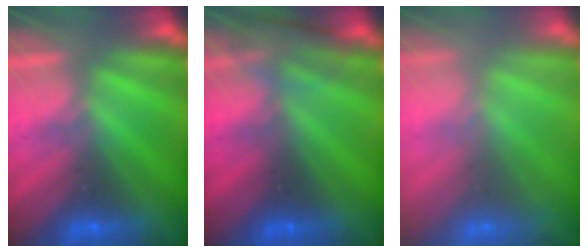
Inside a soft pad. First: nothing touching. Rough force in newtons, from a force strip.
{"total": 2.7}
{"total": 7.7}